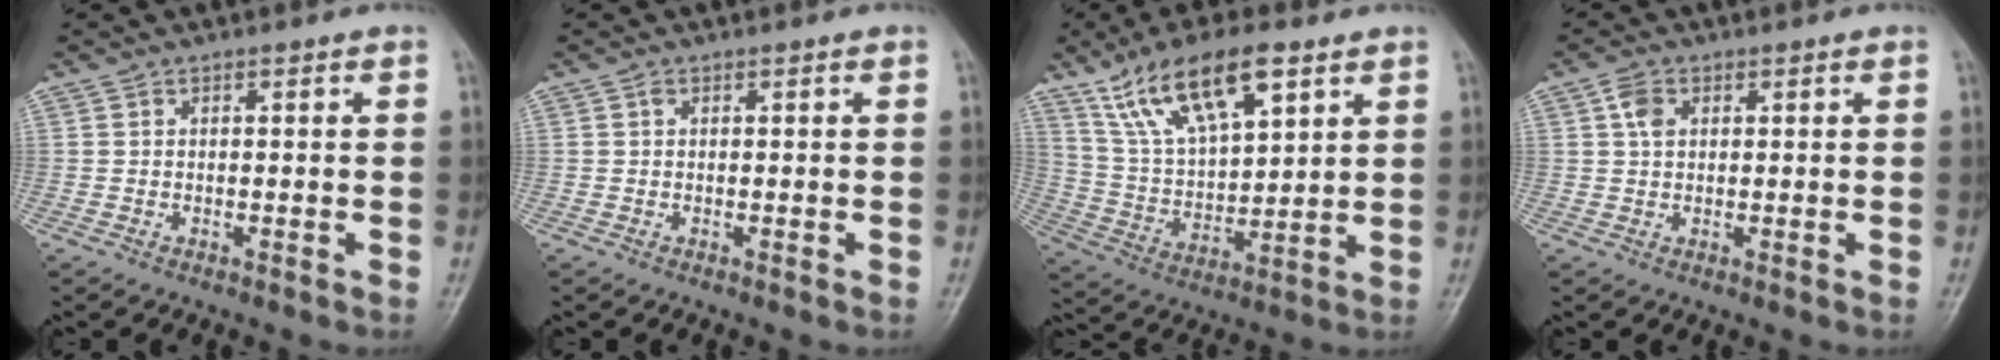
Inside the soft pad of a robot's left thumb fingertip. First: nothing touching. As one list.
[{"total": 0.5, "force": [0.2, 0.3, 0.4], "torque": [-0.006, 0.001, 0.001]}, {"total": 16.6, "force": [9.7, 6.4, 12.0], "torque": [-0.196, -0.024, 0.187]}, {"total": 3.0, "force": [1.0, 2.0, 2.0], "torque": [-0.032, 0.004, 0.016]}]